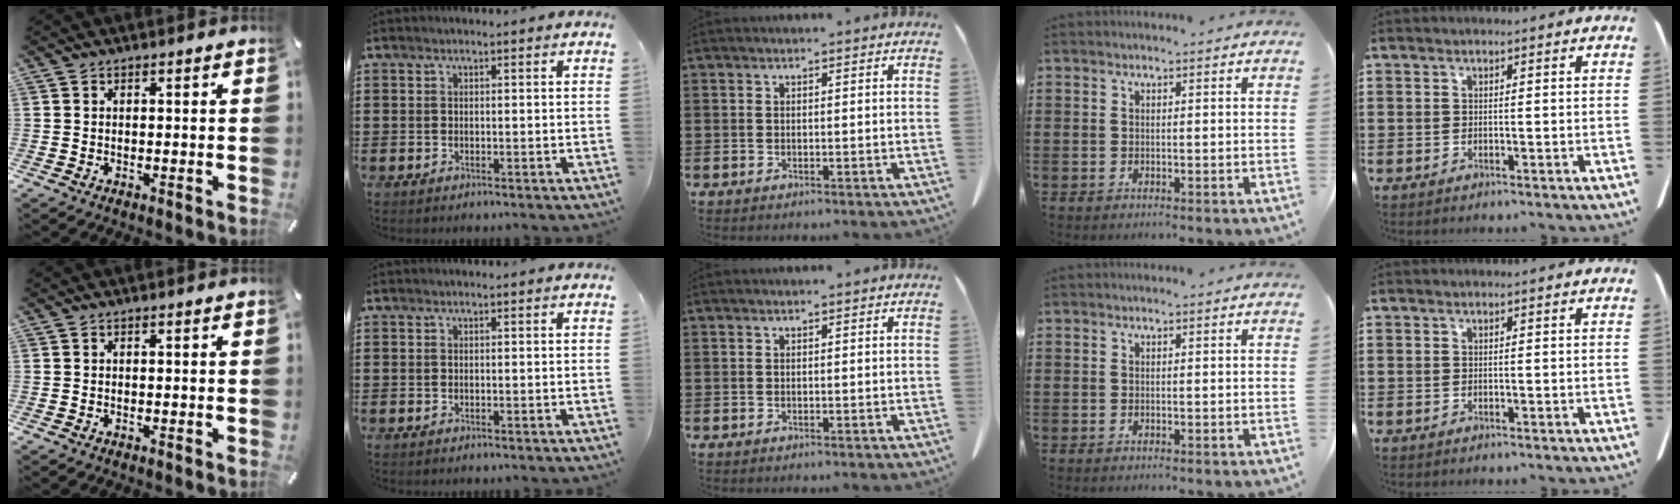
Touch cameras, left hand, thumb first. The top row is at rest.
{}